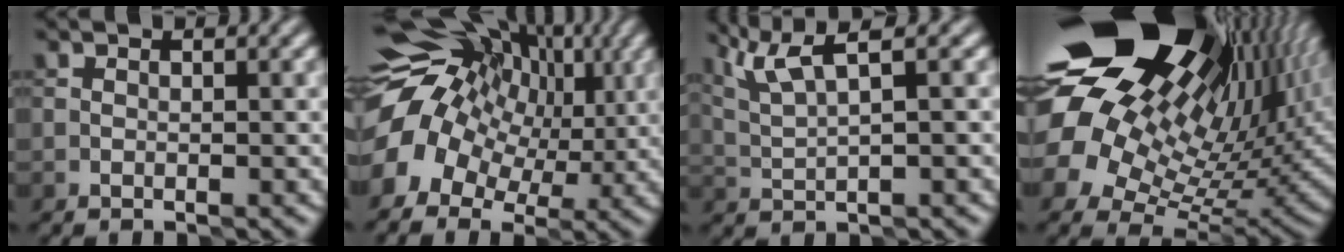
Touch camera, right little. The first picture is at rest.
{"total": 12.2, "force": [1.2, 9.6, 7.5], "torque": [-0.139, 0.014, 0.017]}
{"total": 4.6, "force": [2.9, 0.5, 3.6], "torque": [-0.079, 0.014, 0.062]}
{"total": 21.7, "force": [9.9, 13.5, 13.8], "torque": [-0.291, 0.039, 0.178]}